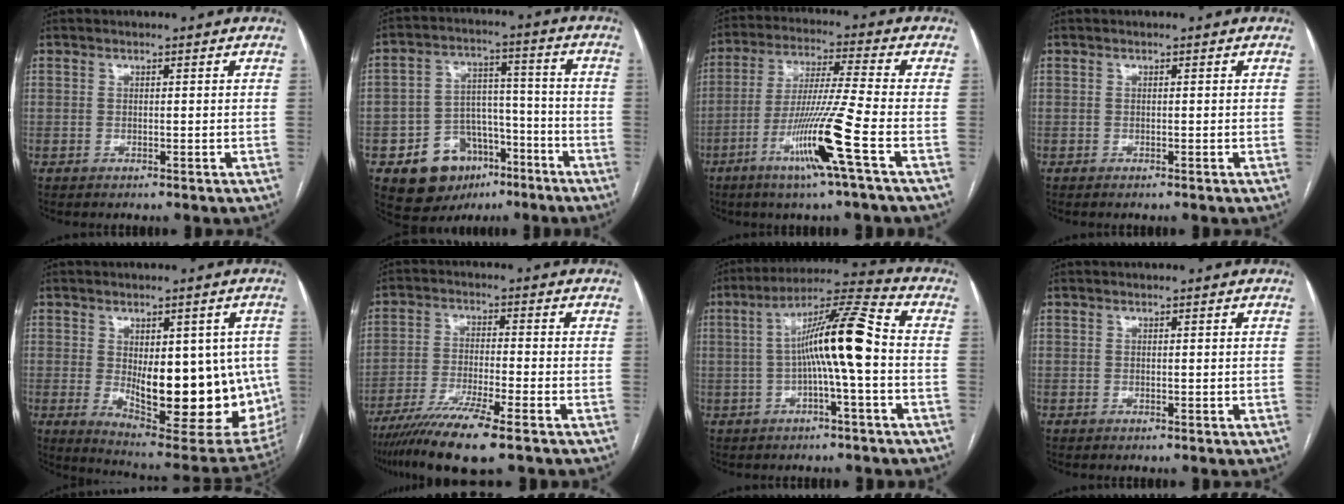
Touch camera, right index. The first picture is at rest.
{"total": 11.9, "force": [-6.4, 8.5, 5.2], "torque": [-0.081, 0.033, -0.093]}
{"total": 12.7, "force": [-5.3, -2.0, 11.4], "torque": [-0.222, -0.020, -0.103]}
{"total": 0.0}
{"total": 20.0, "force": [-1.5, 7.9, 18.3], "torque": [-0.196, -0.002, 0.008]}
{"total": 11.0, "force": [-7.7, -0.2, 7.9], "torque": [-0.143, -0.028, -0.132]}
{"total": 11.4, "force": [-0.8, -0.2, 11.3], "torque": [-0.195, 0.024, -0.019]}
{"total": 0.0}